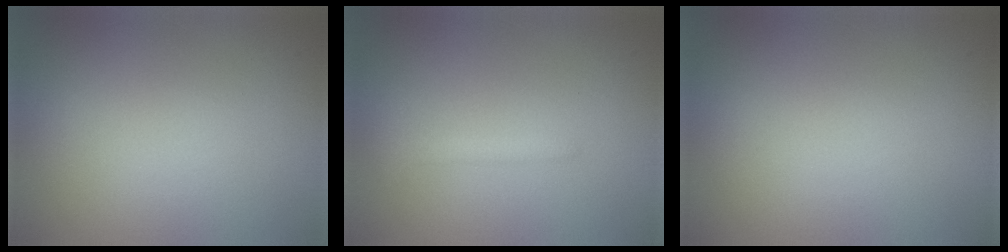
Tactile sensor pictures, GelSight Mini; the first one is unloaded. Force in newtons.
{"total": 1.3, "press": 1.3, "slide": 0.1}
{"total": 0.0}